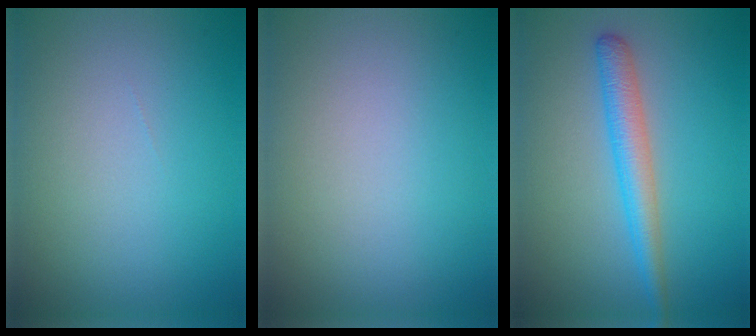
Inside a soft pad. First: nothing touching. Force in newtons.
{"total": 0.0}
{"total": 3.4, "press": 3.4, "slide": 0.1}